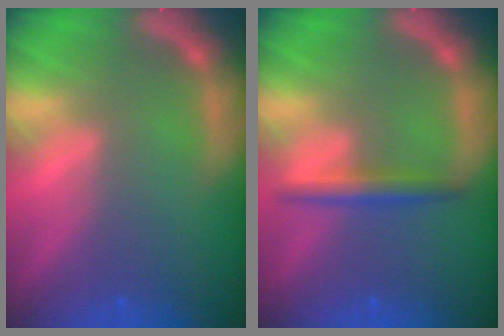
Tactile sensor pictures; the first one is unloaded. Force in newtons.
{"total": 2.4}